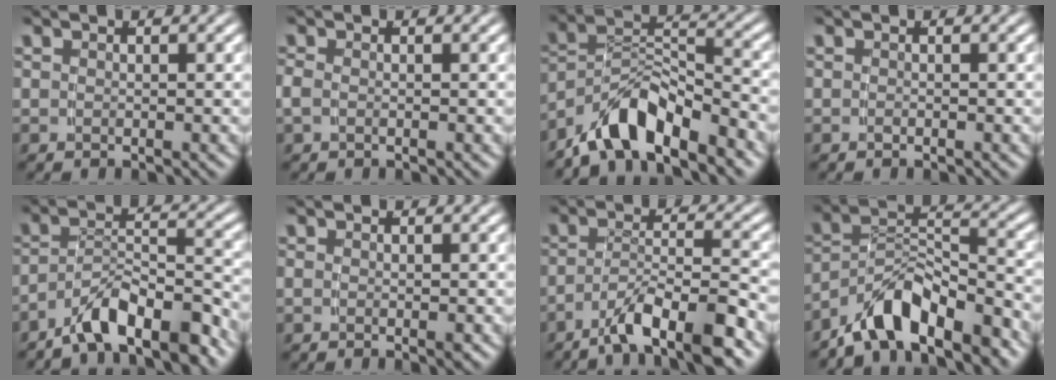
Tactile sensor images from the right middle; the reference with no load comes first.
{"total": 1.1, "force": [-0.4, 0.7, 0.7], "torque": [-0.024, -0.005, -0.004]}
{"total": 7.4, "force": [-4.9, 3.2, 4.4], "torque": [-0.075, -0.013, -0.077]}
{"total": 0.0}
{"total": 6.5, "force": [-5.2, 1.8, 3.6], "torque": [-0.046, 0.000, -0.084]}
{"total": 0.8, "force": [-0.3, 0.4, 0.6], "torque": [-0.011, -0.004, -0.002]}
{"total": 6.0, "force": [-3.8, 1.5, 4.3], "torque": [-0.065, -0.005, -0.059]}
{"total": 7.9, "force": [-5.7, 3.1, 4.5], "torque": [-0.068, -0.007, -0.091]}